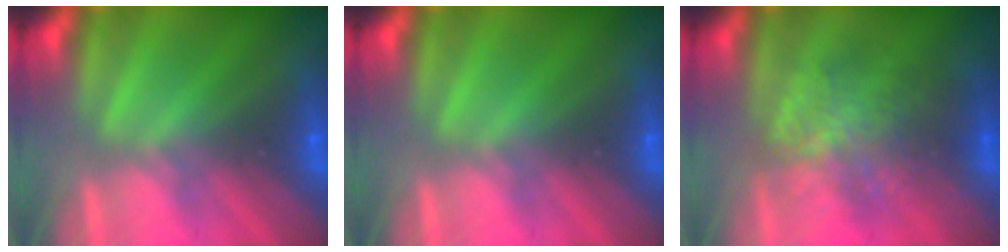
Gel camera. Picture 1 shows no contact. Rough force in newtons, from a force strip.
{"total": 0.0}
{"total": 2.2}